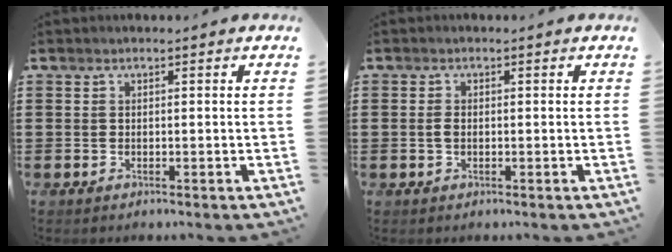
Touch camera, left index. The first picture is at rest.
{"total": 1.4, "force": [-0.2, 0.7, 1.2], "torque": [-0.033, -0.001, -0.007]}